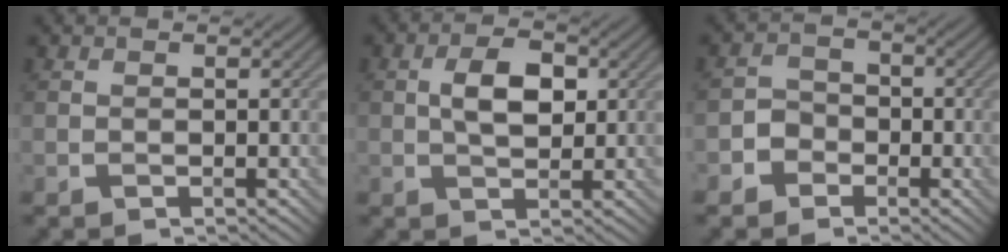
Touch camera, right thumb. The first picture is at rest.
{"total": 5.1, "force": [0.8, 2.8, 4.2], "torque": [-0.079, 0.004, 0.011]}
{"total": 3.1, "force": [-1.6, 2.5, 0.8], "torque": [-0.007, 0.004, -0.040]}